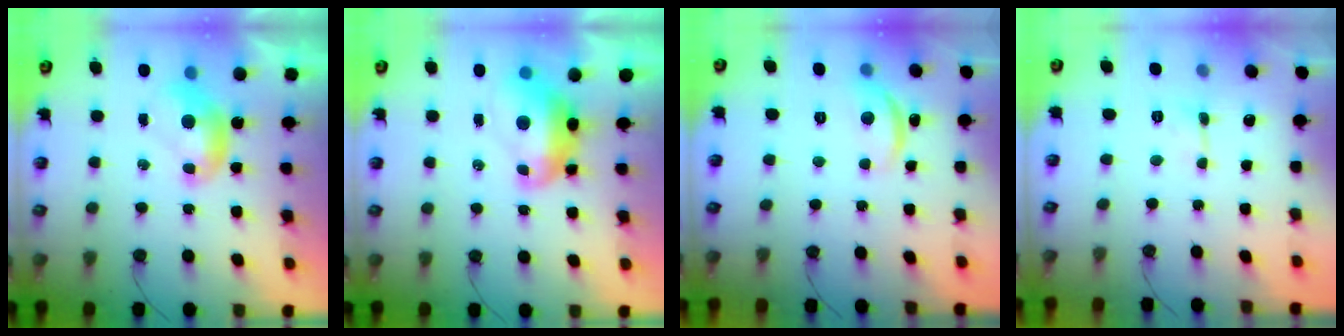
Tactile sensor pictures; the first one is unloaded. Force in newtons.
{"total": 2.8, "press": 2.8, "slide": 0.7}
{"total": 5.5, "press": 5.5, "slide": 0.5}
{"total": 0.0}